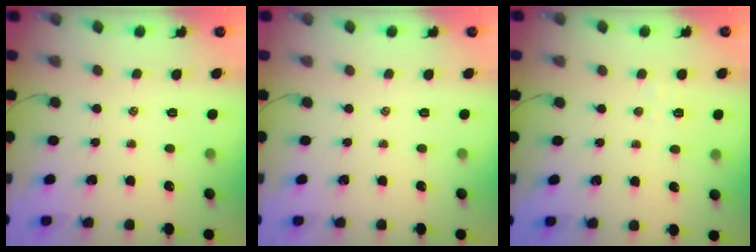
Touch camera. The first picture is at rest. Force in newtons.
{"total": 0.0}
{"total": 2.4, "press": 2.3, "slide": 0.6}